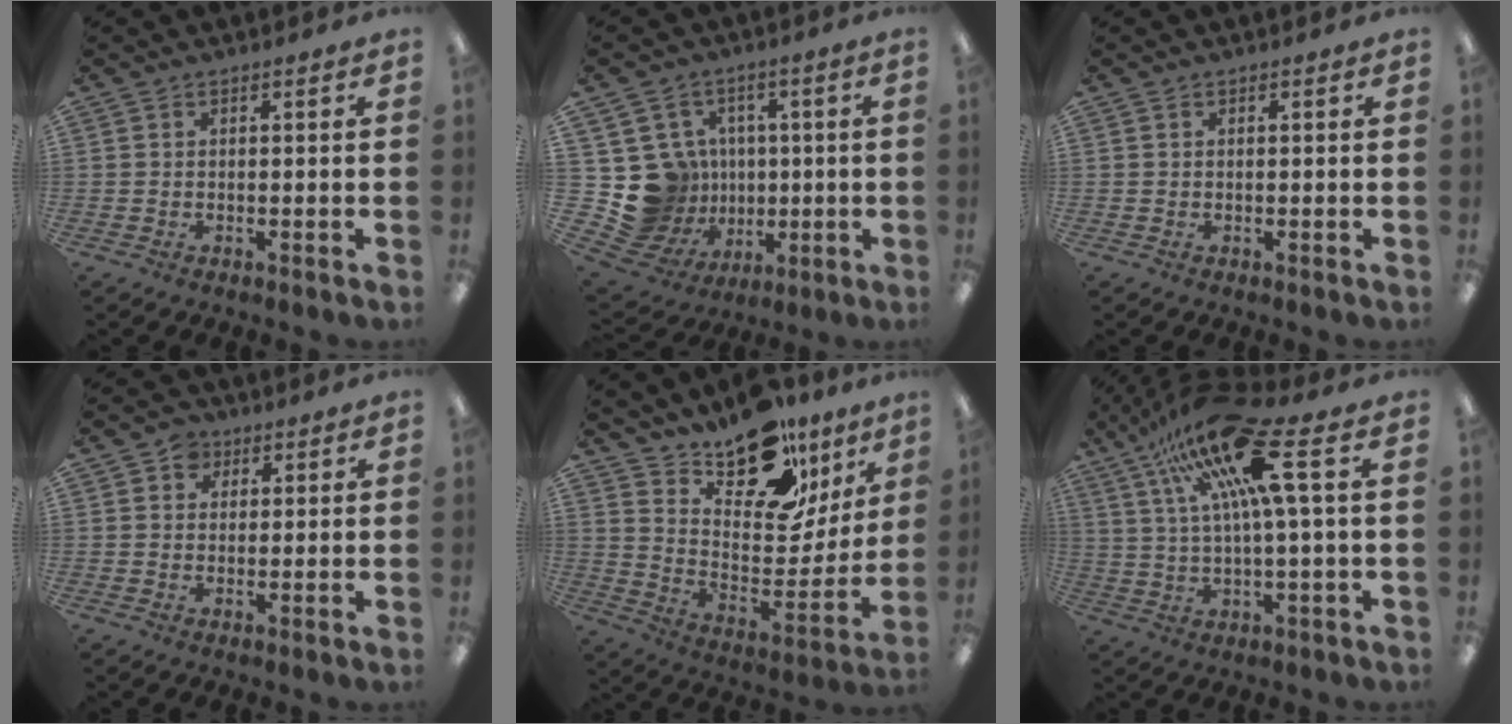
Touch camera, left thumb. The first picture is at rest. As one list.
[{"total": 15.2, "force": [0.8, 14.6, 4.0], "torque": [-0.111, -0.014, 0.051]}, {"total": 0.0}, {"total": 3.8, "force": [2.0, 3.1, 1.1], "torque": [-0.020, 0.006, 0.035]}, {"total": 17.7, "force": [14.1, 7.8, 7.3], "torque": [-0.106, -0.110, 0.247]}, {"total": 19.8, "force": [9.7, 4.4, 16.7], "torque": [-0.312, -0.032, 0.152]}]